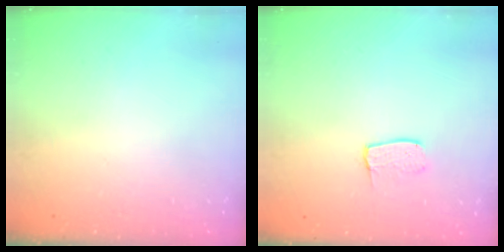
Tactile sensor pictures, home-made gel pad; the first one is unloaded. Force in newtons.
{"total": 4.3, "press": 4.3, "slide": 0.3}